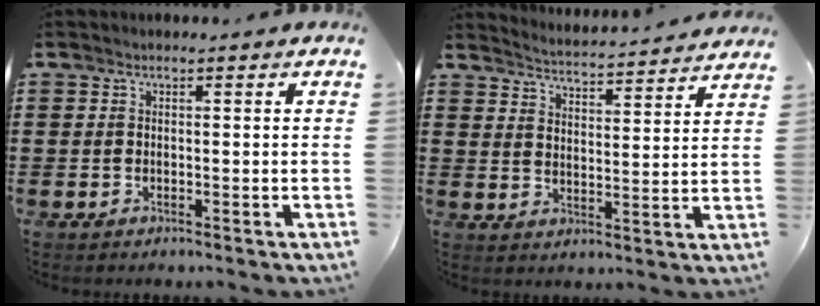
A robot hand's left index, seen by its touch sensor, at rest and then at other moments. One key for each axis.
{"total": 3.6, "fx": 3.5, "fy": -0.7, "fz": 0.0, "tx": -0.020, "ty": -0.033, "tz": 0.055}